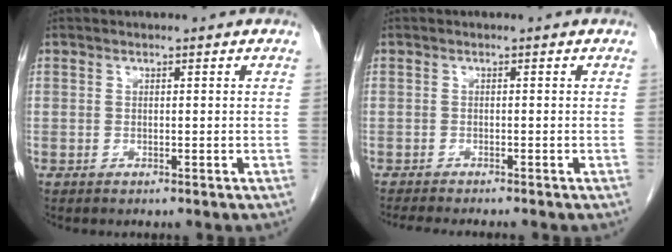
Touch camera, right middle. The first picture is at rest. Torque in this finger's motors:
{"motor_torque": [0.06, -0.05, 0.00, 0.00]}